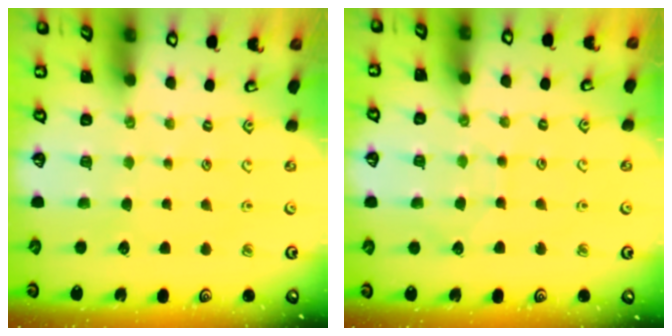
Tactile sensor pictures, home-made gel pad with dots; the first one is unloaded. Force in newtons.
{"total": 5.2, "press": 5.2, "slide": 0.4}